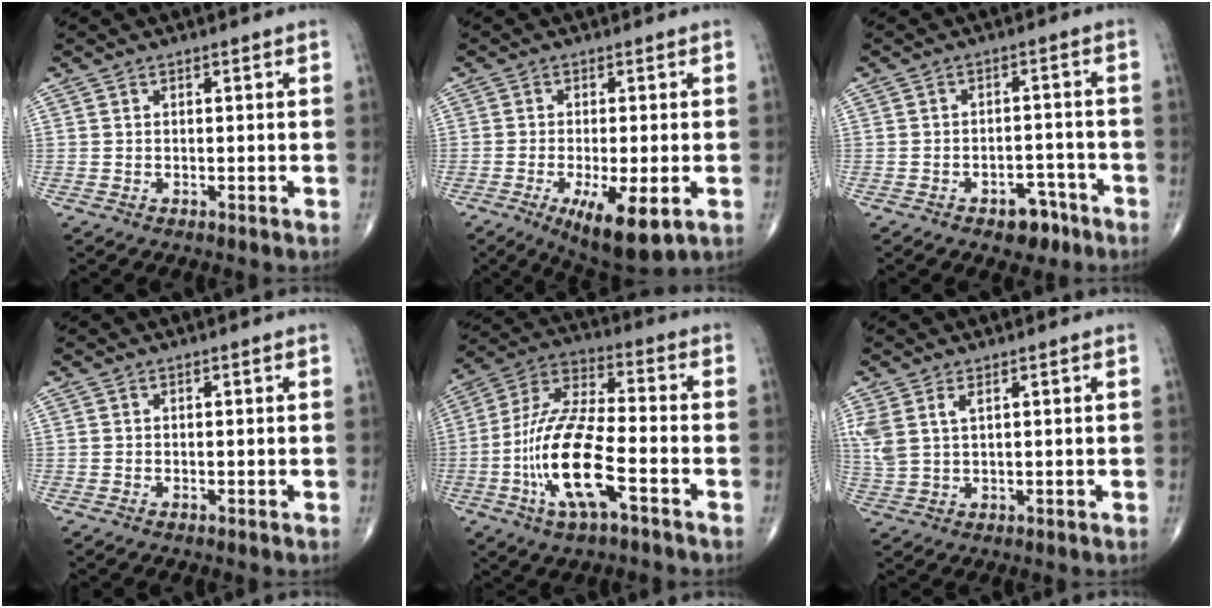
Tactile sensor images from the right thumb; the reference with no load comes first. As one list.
[{"total": 10.2, "force": [-3.7, 3.0, 9.0], "torque": [-0.145, -0.017, -0.053]}, {"total": 5.2, "force": [-3.3, 3.2, 2.5], "torque": [-0.008, 0.028, -0.044]}, {"total": 0.0}, {"total": 16.9, "force": [-5.7, 5.7, 14.9], "torque": [-0.303, 0.034, -0.107]}, {"total": 5.7, "force": [2.3, 2.8, 4.4], "torque": [-0.115, 0.003, 0.056]}]